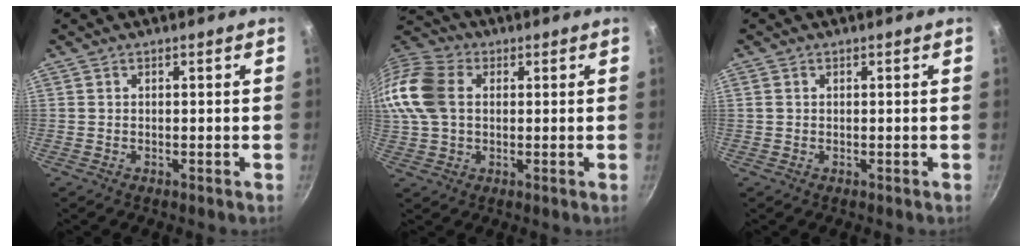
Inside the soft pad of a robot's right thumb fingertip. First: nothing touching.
{"total": 16.7, "force": [2.5, 12.1, 11.2], "torque": [-0.249, 0.028, 0.034]}
{"total": 0.8, "force": [0.2, 0.7, 0.4], "torque": [-0.007, 0.003, 0.003]}